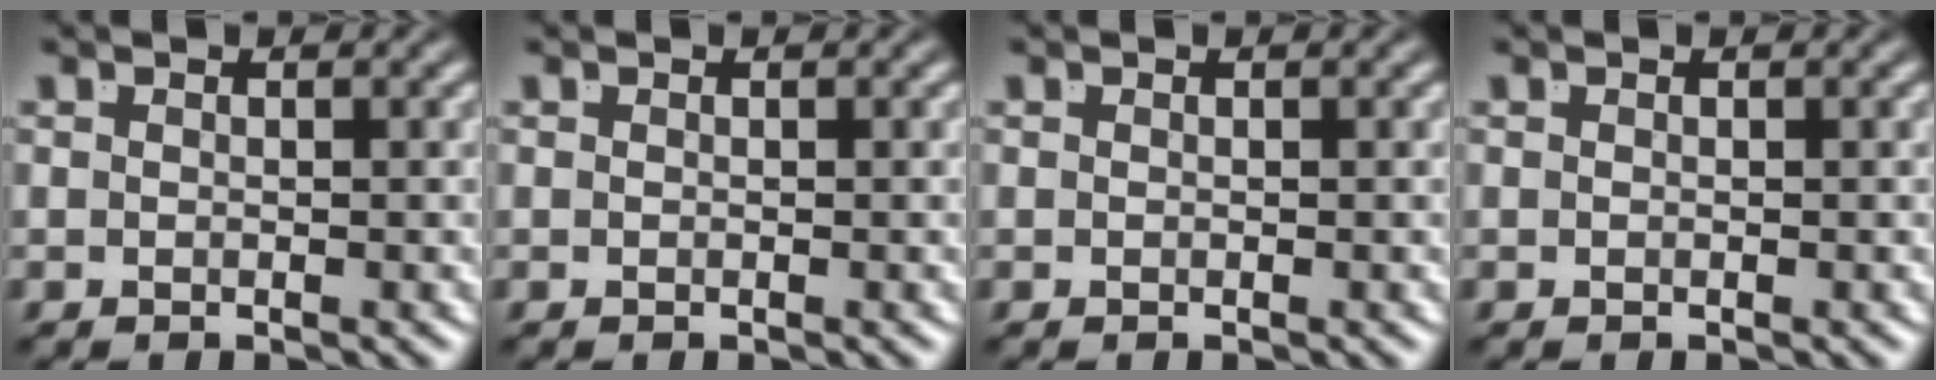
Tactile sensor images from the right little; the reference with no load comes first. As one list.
[{"total": 0.0}, {"total": 0.0}, {"total": 0.0}]